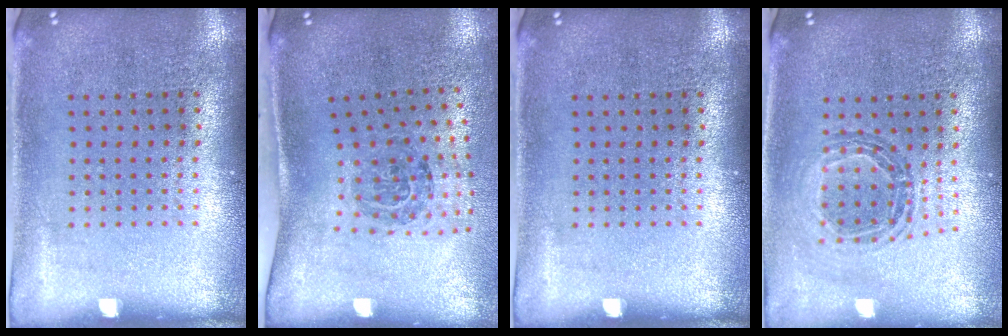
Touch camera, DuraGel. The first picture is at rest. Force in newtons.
{"total": 1.8, "press": 1.3, "slide": 1.3}
{"total": 0.0}
{"total": 0.8, "press": 0.8, "slide": 0.1}